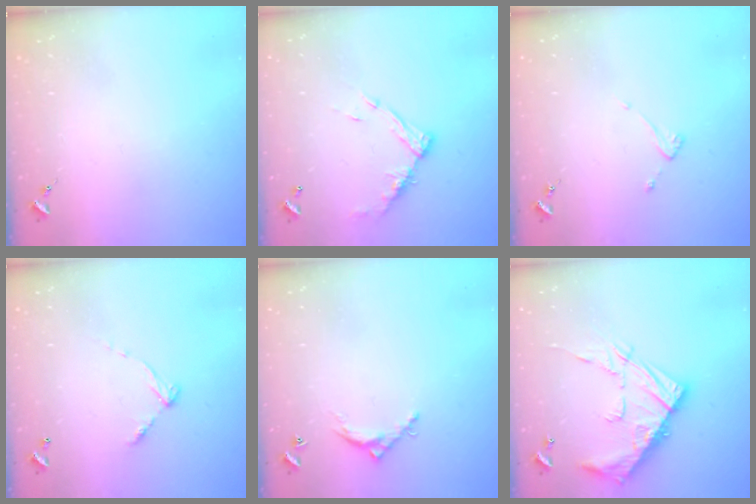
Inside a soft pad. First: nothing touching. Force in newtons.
{"total": 12.1, "press": 12.1, "slide": 1.1}
{"total": 3.6, "press": 3.6, "slide": 0.3}
{"total": 5.8, "press": 5.8, "slide": 0.4}
{"total": 6.0, "press": 6.0, "slide": 0.3}
{"total": 17.3, "press": 17.3, "slide": 1.4}